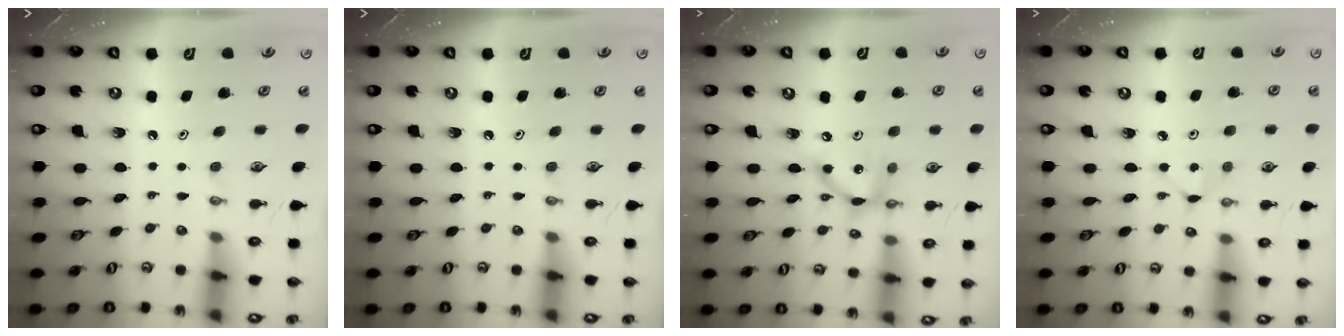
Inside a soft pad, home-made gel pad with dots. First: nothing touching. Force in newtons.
{"total": 0.0}
{"total": 10.3, "press": 10.3, "slide": 0.7}
{"total": 3.8, "press": 3.7, "slide": 0.5}